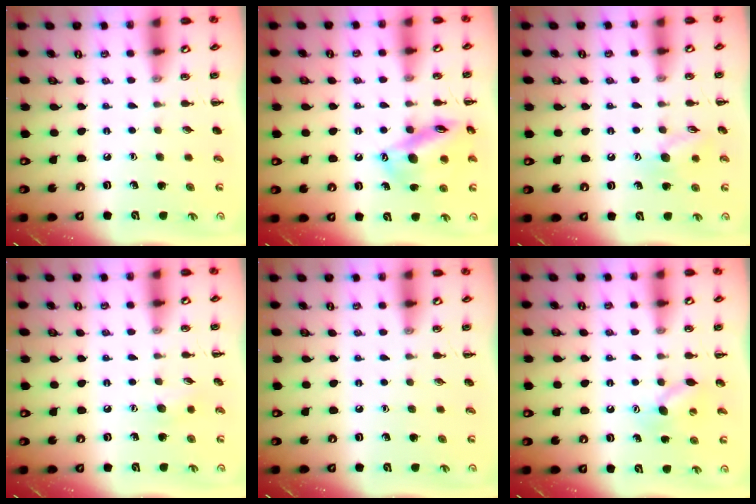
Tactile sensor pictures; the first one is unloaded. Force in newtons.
{"total": 15.5, "press": 15.3, "slide": 2.3}
{"total": 9.1, "press": 9.0, "slide": 1.1}
{"total": 5.6, "press": 5.4, "slide": 1.5}
{"total": 0.0}
{"total": 7.8, "press": 7.7, "slide": 1.5}